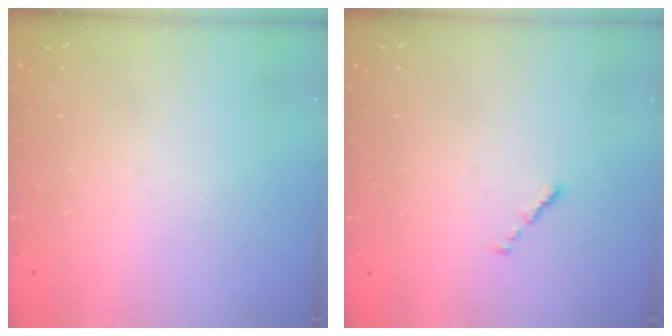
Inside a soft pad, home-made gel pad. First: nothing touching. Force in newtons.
{"total": 0.7, "press": 0.6, "slide": 0.4}